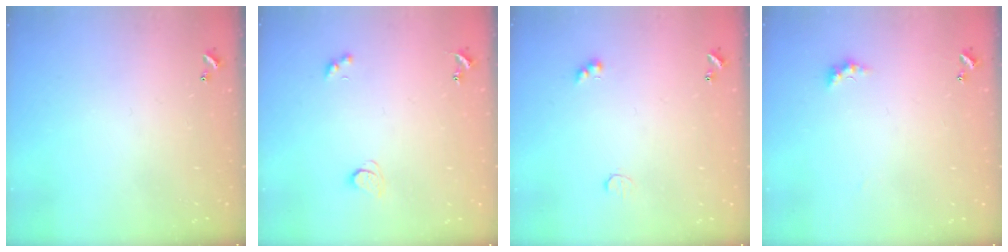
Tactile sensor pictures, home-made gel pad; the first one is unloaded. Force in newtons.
{"total": 1.8, "press": 1.7, "slide": 0.4}
{"total": 2.5, "press": 2.4, "slide": 0.7}
{"total": 1.5, "press": 1.3, "slide": 0.7}